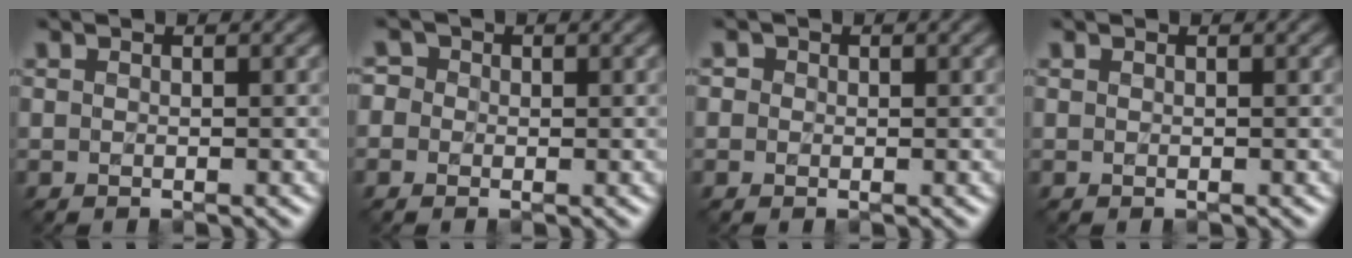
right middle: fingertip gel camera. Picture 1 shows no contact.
{"total": 2.2, "force": [0.5, 2.0, 0.8], "torque": [0.003, 0.015, -0.019]}
{"total": 1.0, "force": [0.3, 0.9, 0.2], "torque": [-0.003, 0.001, -0.005]}
{"total": 0.0}